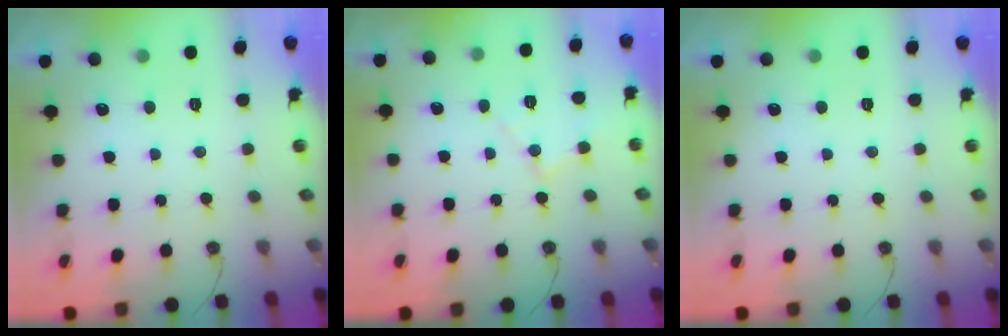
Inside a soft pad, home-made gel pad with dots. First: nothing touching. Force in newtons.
{"total": 8.1, "press": 8.1, "slide": 0.7}
{"total": 0.0}